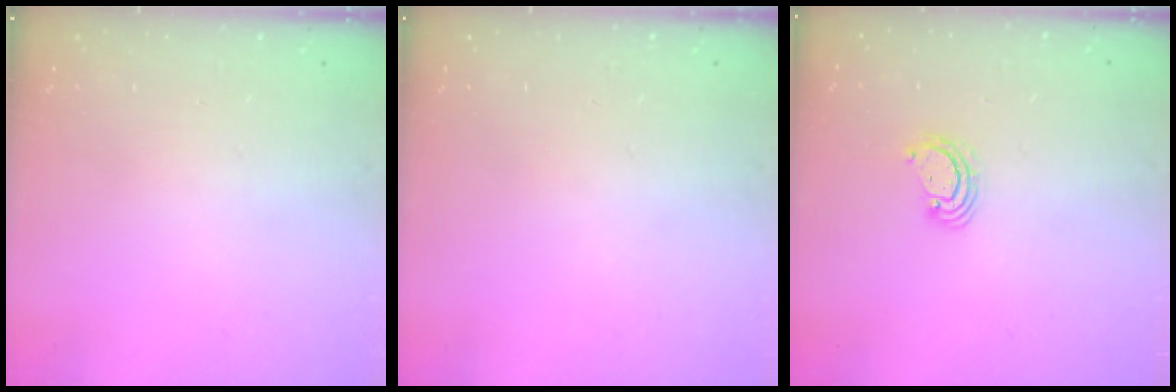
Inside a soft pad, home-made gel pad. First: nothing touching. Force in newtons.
{"total": 0.0}
{"total": 3.6, "press": 3.6, "slide": 0.4}